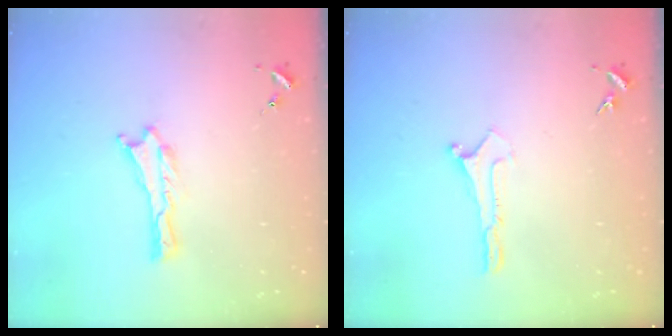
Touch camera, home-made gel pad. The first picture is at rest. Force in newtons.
{"total": 0.0}